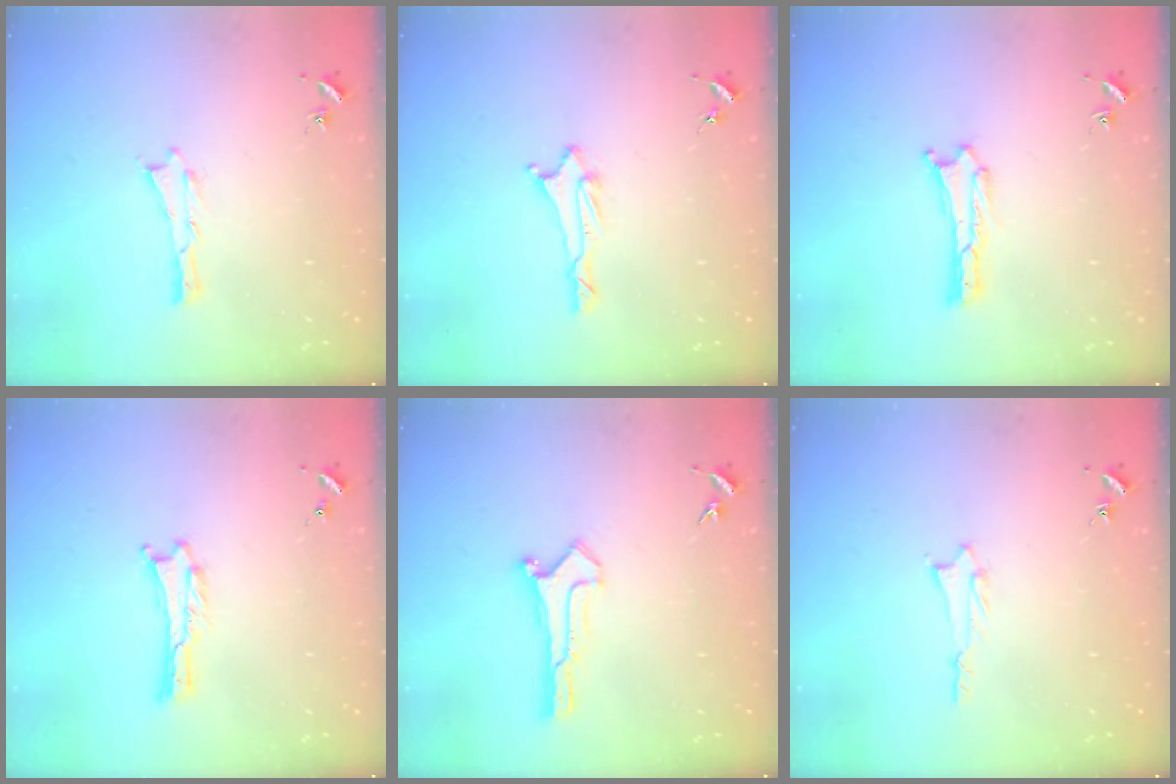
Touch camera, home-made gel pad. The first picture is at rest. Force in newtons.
{"total": 1.7, "press": 1.6, "slide": 0.5}
{"total": 0.0}
{"total": 0.0}
{"total": 0.0}
{"total": 1.4, "press": 1.4, "slide": 0.2}